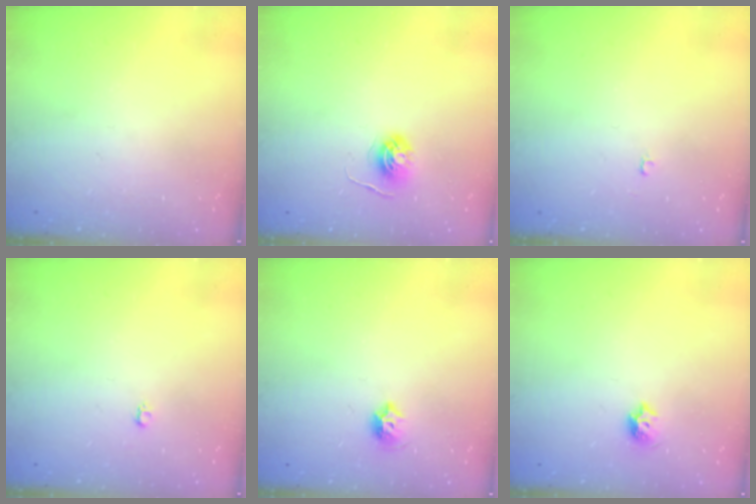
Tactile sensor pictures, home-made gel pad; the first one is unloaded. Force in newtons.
{"total": 5.3, "press": 5.3, "slide": 0.5}
{"total": 2.1, "press": 2.1, "slide": 0.2}
{"total": 2.6, "press": 2.6, "slide": 0.4}
{"total": 5.7, "press": 5.6, "slide": 1.0}
{"total": 4.9, "press": 4.8, "slide": 0.8}